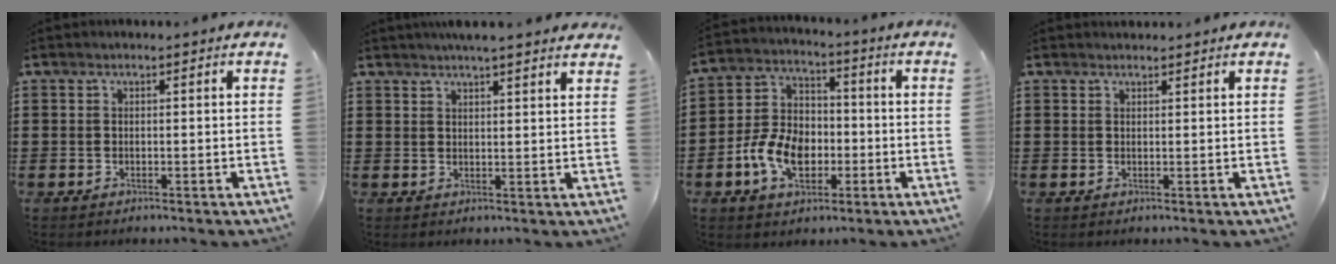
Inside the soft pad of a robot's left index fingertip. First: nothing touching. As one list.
[{"total": 3.4, "force": [3.1, -0.2, 1.2], "torque": [-0.032, -0.003, 0.058]}, {"total": 8.9, "force": [-3.0, 6.0, 5.9], "torque": [-0.146, 0.008, -0.061]}, {"total": 0.9, "force": [0.9, 0.2, 0.0], "torque": [-0.002, 0.000, 0.018]}]